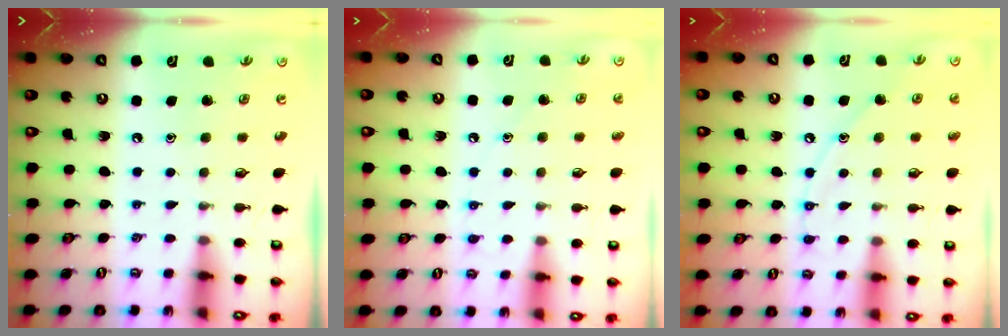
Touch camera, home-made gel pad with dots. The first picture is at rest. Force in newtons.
{"total": 4.9, "press": 4.9, "slide": 0.8}
{"total": 7.4, "press": 7.4, "slide": 0.6}